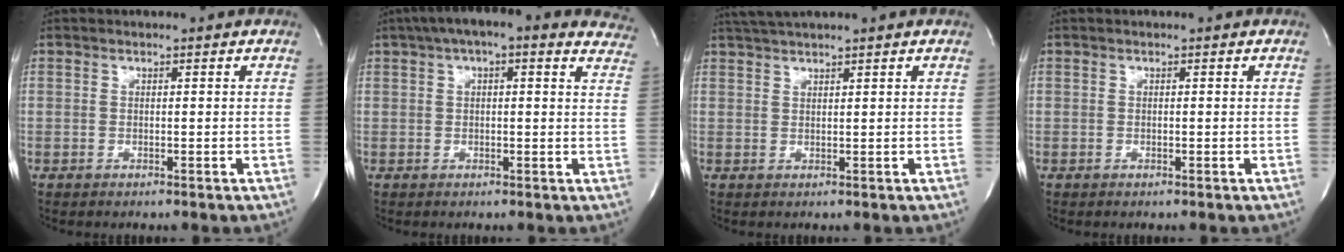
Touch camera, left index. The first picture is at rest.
{"total": 16.1, "force": [12.4, 4.4, 9.1], "torque": [-0.129, 0.042, 0.142]}
{"total": 4.7, "force": [4.2, -0.8, 2.0], "torque": [-0.033, 0.028, 0.077]}
{"total": 0.0}